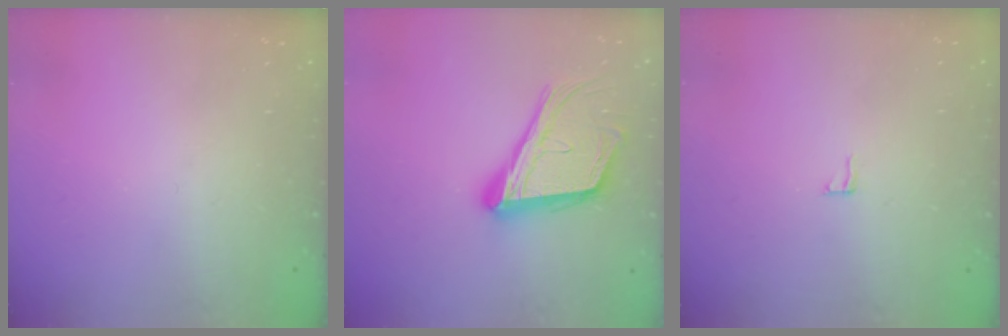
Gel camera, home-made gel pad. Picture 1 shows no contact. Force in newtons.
{"total": 18.5, "press": 18.2, "slide": 3.5}
{"total": 3.1, "press": 3.1, "slide": 0.2}